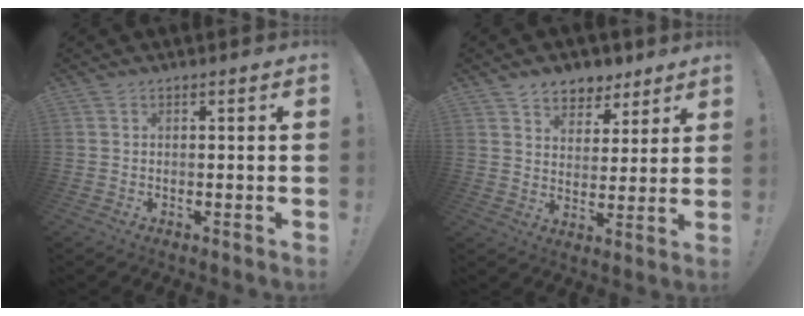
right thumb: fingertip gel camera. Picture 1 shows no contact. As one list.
[{"total": 7.9, "force": [6.0, 5.0, 1.6], "torque": [-0.019, -0.047, 0.115]}]